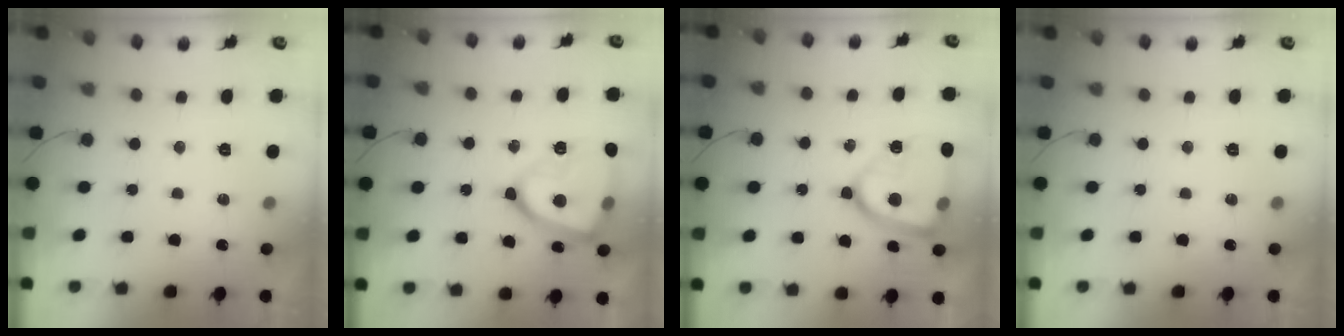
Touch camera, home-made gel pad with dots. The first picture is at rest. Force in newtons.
{"total": 18.7, "press": 18.6, "slide": 1.7}
{"total": 17.2, "press": 17.2, "slide": 1.6}
{"total": 0.0}